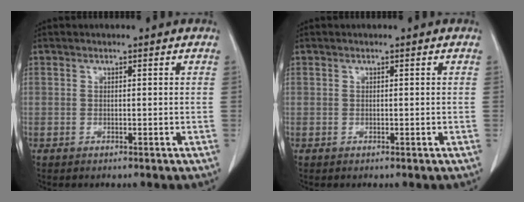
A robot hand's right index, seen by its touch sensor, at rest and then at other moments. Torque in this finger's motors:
{"motor_torque": [0.18, 0.02, 0.05, -0.01]}